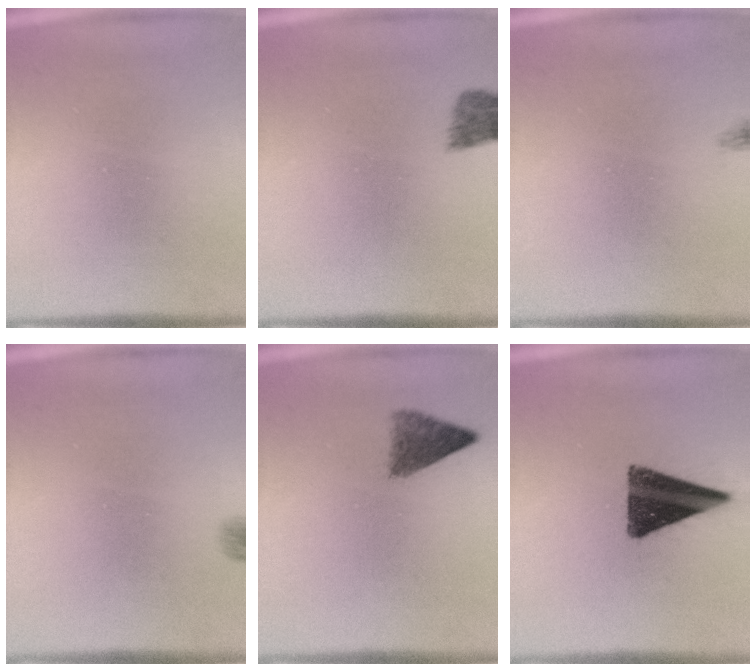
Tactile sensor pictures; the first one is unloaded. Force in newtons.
{"total": 1.9}
{"total": 0.9}
{"total": 1.3}
{"total": 3.9}
{"total": 13.3}